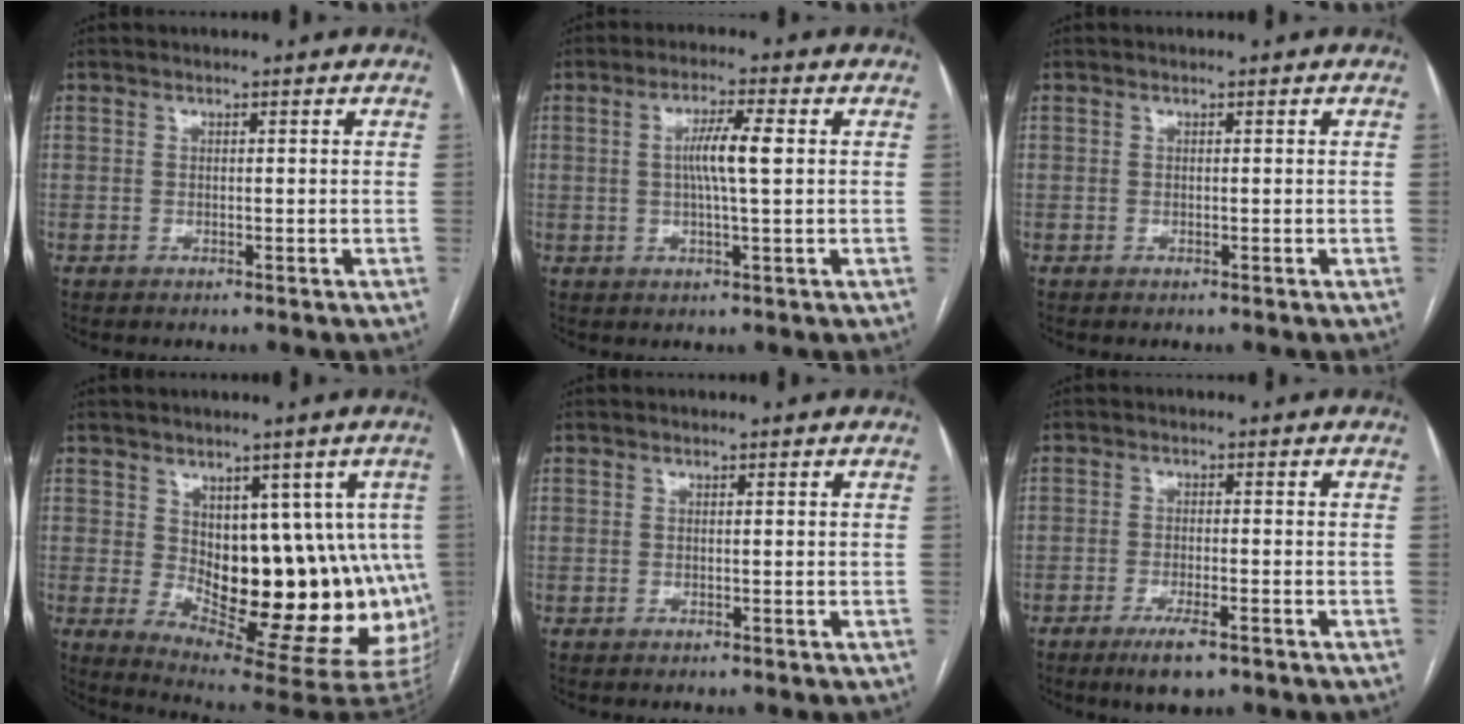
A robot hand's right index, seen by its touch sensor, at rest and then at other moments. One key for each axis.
{"total": 5.6, "fx": 0.6, "fy": 0.0, "fz": 5.6, "tx": -0.105, "ty": 0.003, "tz": 0.011}
{"total": 0.0}
{"total": 17.2, "fx": 0.5, "fy": 8.0, "fz": 15.2, "tx": -0.150, "ty": 0.001, "tz": 0.026}
{"total": 0.0}
{"total": 5.0, "fx": -3.2, "fy": 1.0, "fz": 3.7, "tx": -0.071, "ty": -0.009, "tz": -0.049}